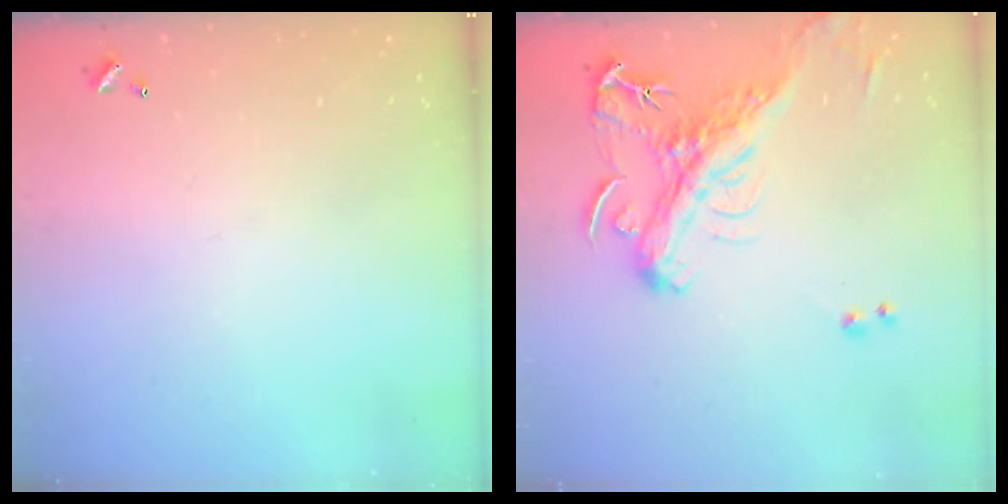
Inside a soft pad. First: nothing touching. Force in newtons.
{"total": 3.5, "press": 3.4, "slide": 1.0}